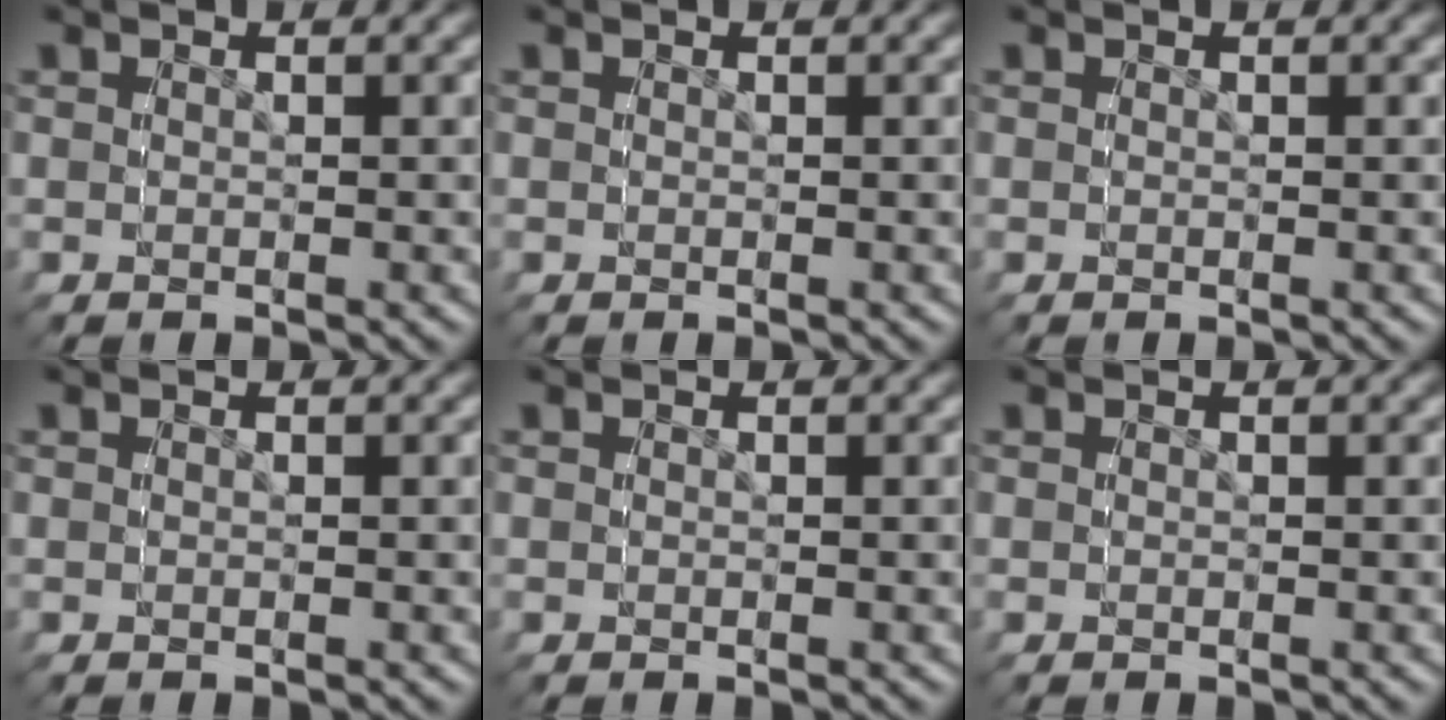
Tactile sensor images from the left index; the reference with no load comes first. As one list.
[{"total": 0.0}, {"total": 0.0}, {"total": 0.0}, {"total": 0.0}, {"total": 0.0}]